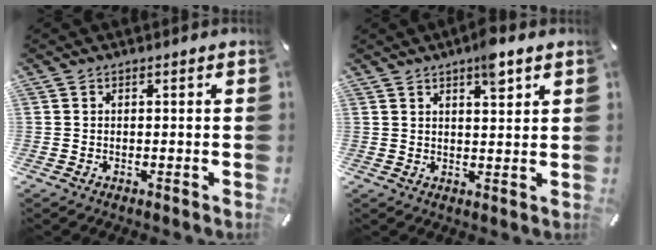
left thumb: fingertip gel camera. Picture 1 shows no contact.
{"total": 5.7, "force": [3.8, 1.6, 3.9], "torque": [-0.054, -0.019, 0.061]}